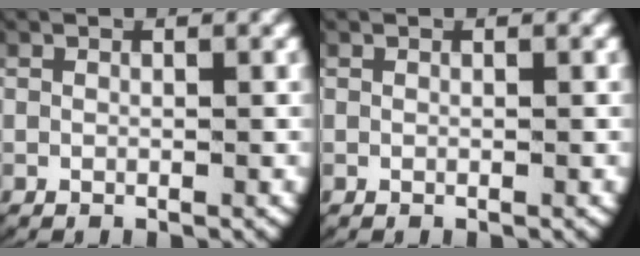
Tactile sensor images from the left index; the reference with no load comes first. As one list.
[{"total": 0.0}]